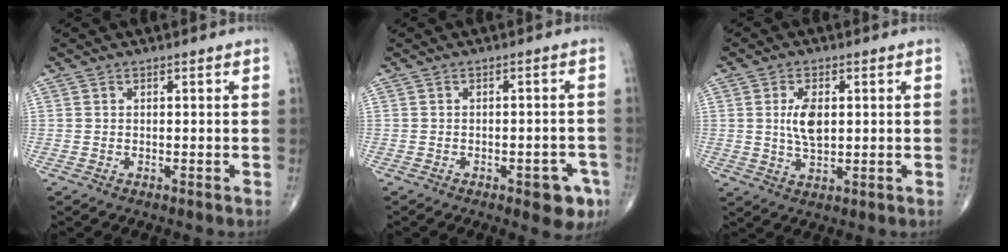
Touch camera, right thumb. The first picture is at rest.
{"total": 6.1, "force": [-3.1, 2.7, 4.6], "torque": [-0.032, 0.016, -0.032]}
{"total": 6.0, "force": [0.9, 3.1, 5.1], "torque": [-0.093, -0.007, 0.017]}